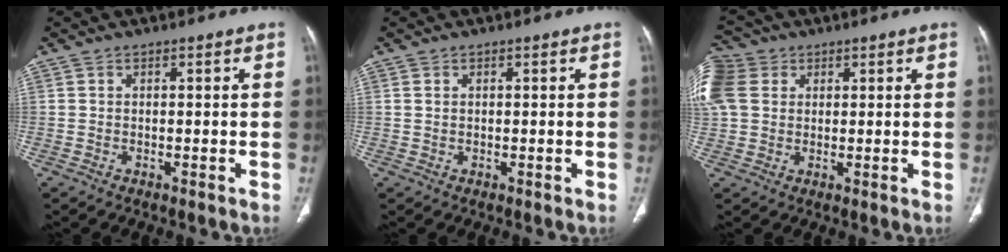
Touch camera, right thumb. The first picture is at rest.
{"total": 0.7, "force": [0.2, 0.5, 0.5], "torque": [-0.008, 0.000, 0.007]}
{"total": 13.6, "force": [4.3, 10.9, 6.9], "torque": [-0.185, 0.032, 0.083]}